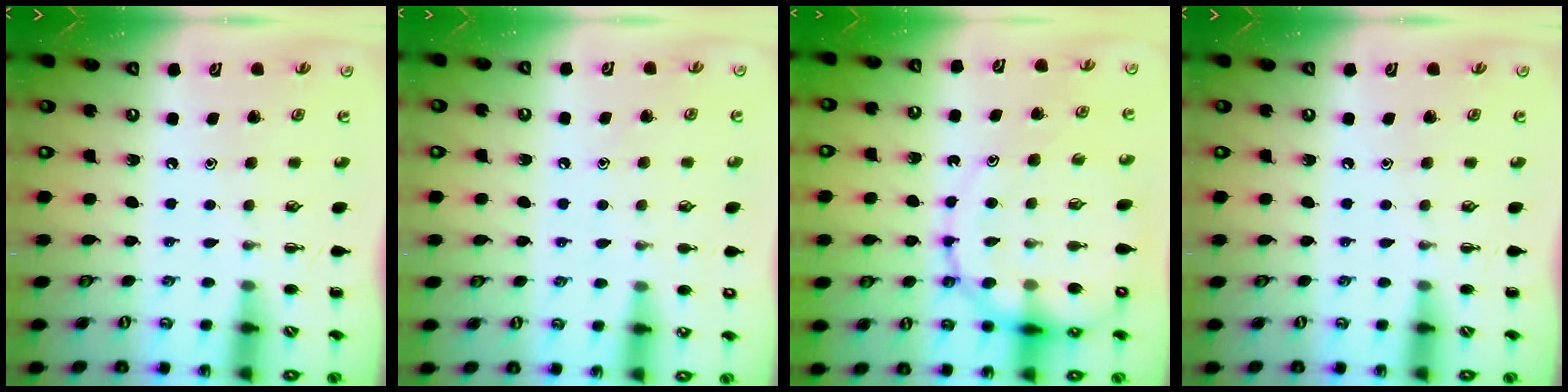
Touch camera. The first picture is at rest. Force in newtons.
{"total": 6.2, "press": 6.0, "slide": 1.7}
{"total": 16.5, "press": 16.0, "slide": 3.7}
{"total": 0.0}